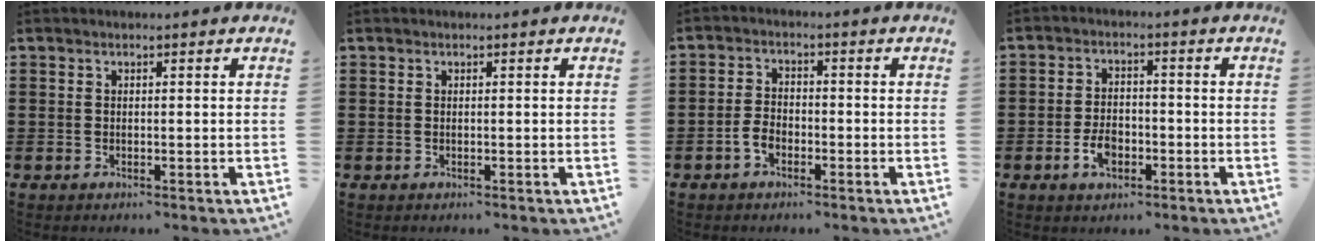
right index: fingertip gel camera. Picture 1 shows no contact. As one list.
[{"total": 0.0}, {"total": 3.2, "force": [-1.6, 1.8, 2.2], "torque": [-0.054, -0.002, -0.034]}, {"total": 4.2, "force": [-1.9, 2.5, 2.8], "torque": [-0.065, 0.001, -0.039]}]